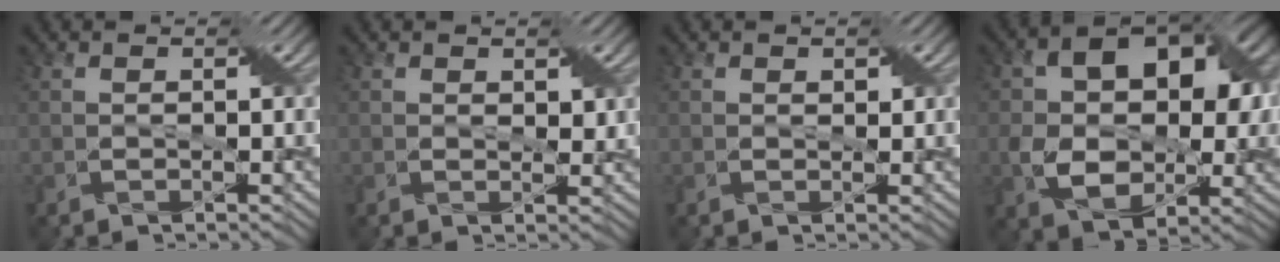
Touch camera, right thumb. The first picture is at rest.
{"total": 1.7, "force": [1.0, 0.9, 1.0], "torque": [-0.018, -0.003, 0.021]}
{"total": 0.8, "force": [0.5, 0.4, 0.4], "torque": [-0.007, -0.001, 0.010]}
{"total": 12.7, "force": [1.0, 8.9, 9.0], "torque": [-0.147, -0.003, 0.018]}